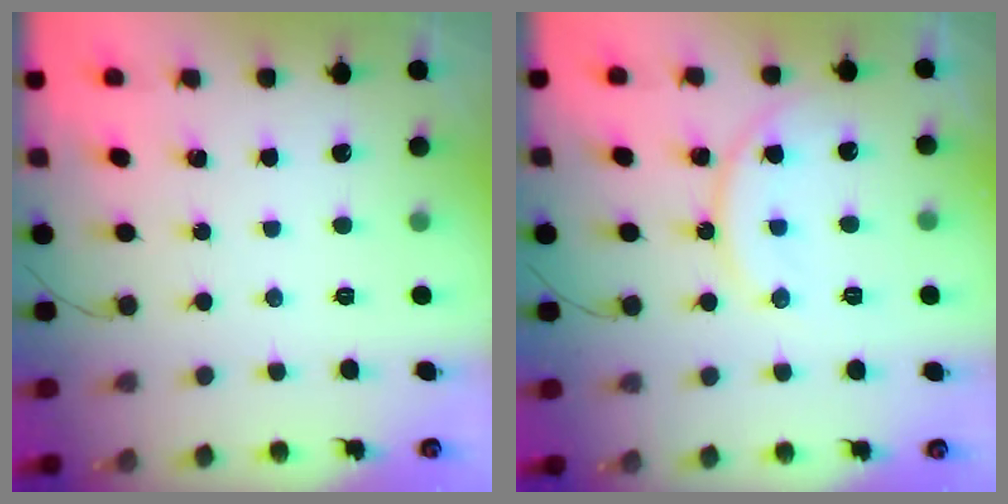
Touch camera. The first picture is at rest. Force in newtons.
{"total": 11.8, "press": 11.8, "slide": 0.2}